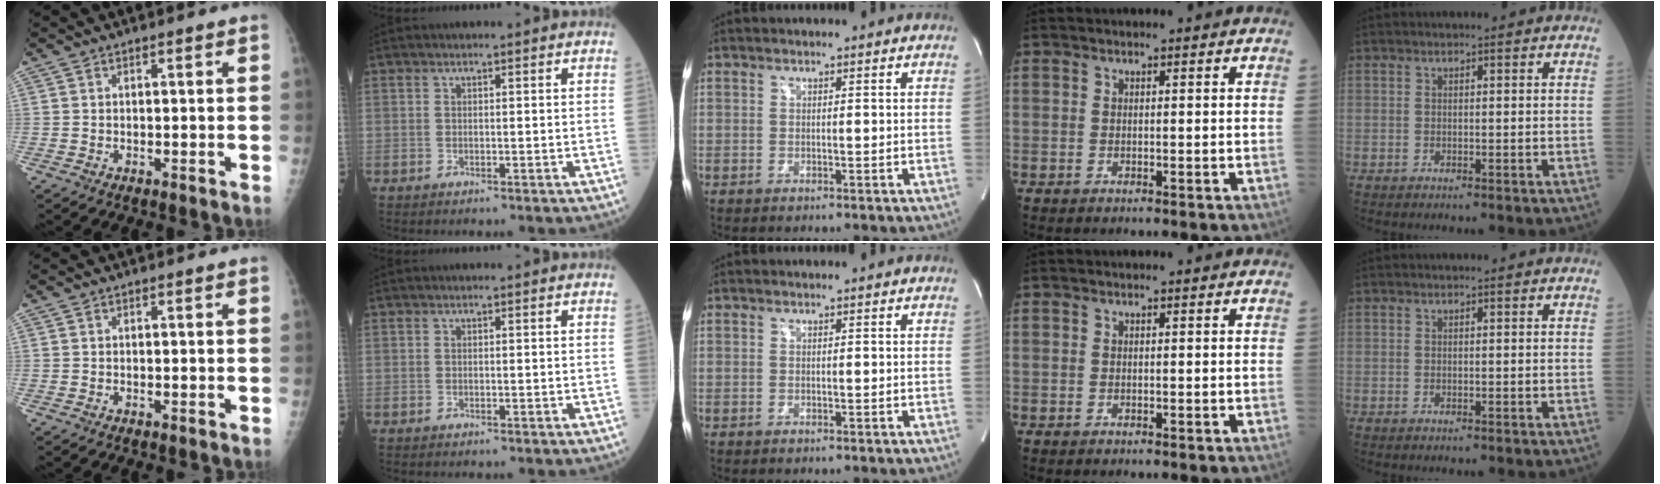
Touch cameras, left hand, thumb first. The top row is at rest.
{}